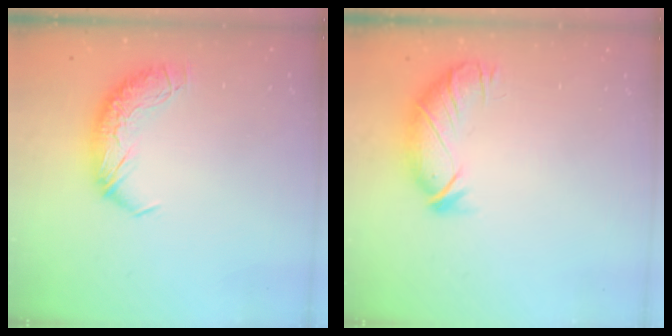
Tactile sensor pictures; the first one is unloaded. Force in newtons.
{"total": 3.4, "press": 3.0, "slide": 1.6}